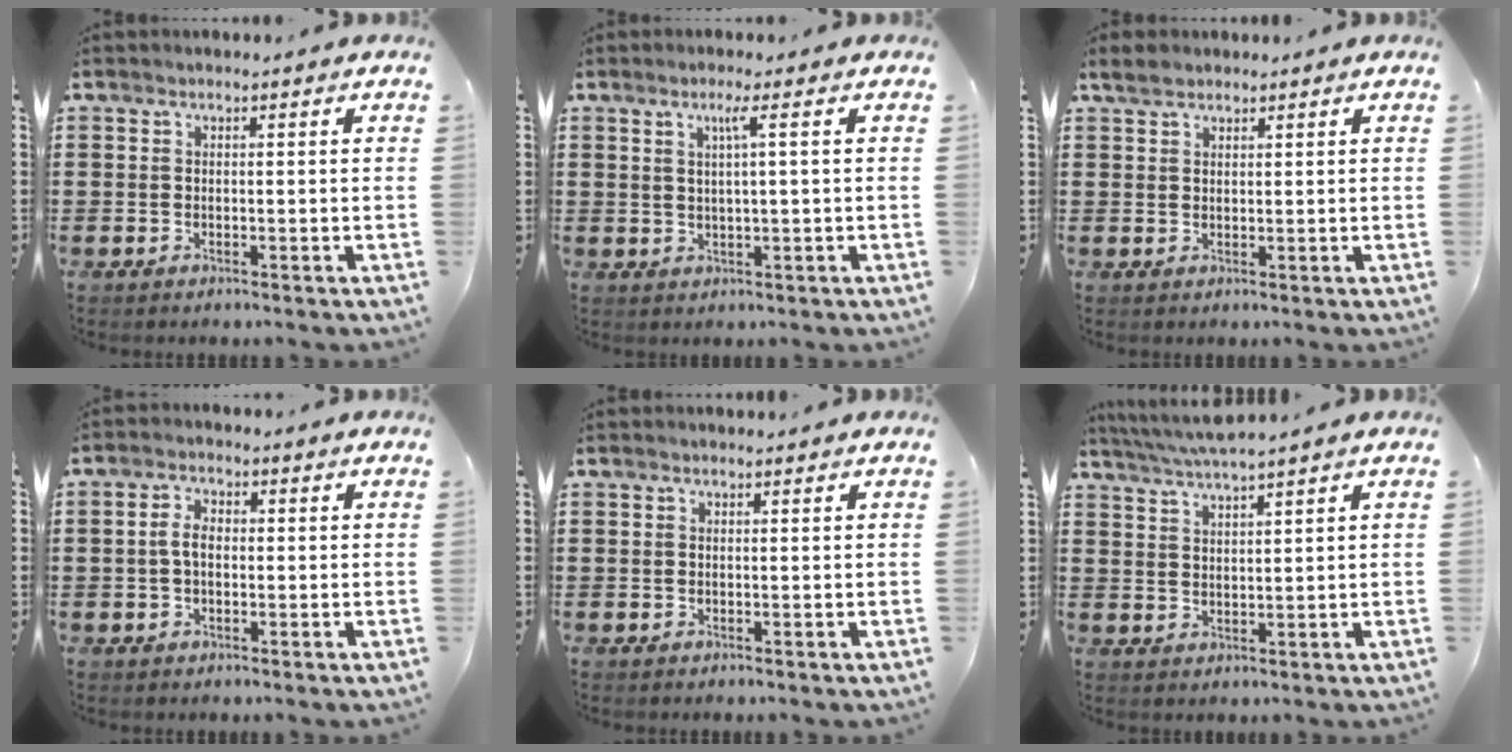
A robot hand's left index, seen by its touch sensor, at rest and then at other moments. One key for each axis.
{"total": 2.4, "fx": 0.9, "fy": -0.2, "fz": 2.2, "tx": -0.047, "ty": -0.002, "tz": 0.012}
{"total": 2.3, "fx": 1.7, "fy": 1.1, "fz": 1.0, "tx": -0.025, "ty": 0.007, "tz": 0.033}
{"total": 3.5, "fx": 0.0, "fy": 2.0, "fz": 3.0, "tx": -0.066, "ty": 0.005, "tz": -0.003}
{"total": 0.0}
{"total": 3.6, "fx": 3.2, "fy": -0.7, "fz": 1.3, "tx": -0.035, "ty": -0.013, "tz": 0.058}